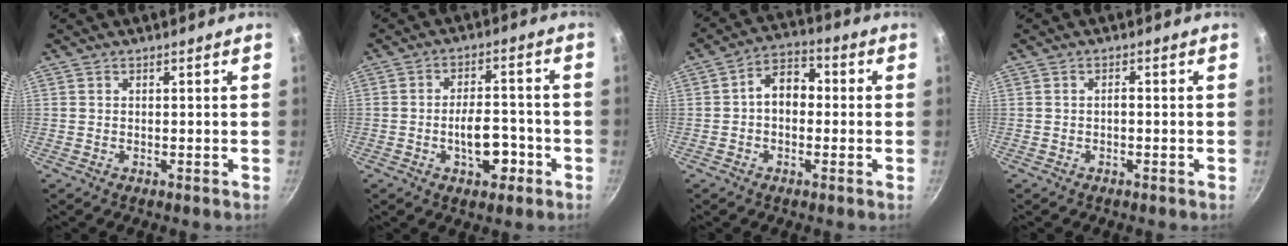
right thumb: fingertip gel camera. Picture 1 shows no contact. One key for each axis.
{"total": 8.4, "fx": -3.1, "fy": 4.4, "fz": 6.4, "tx": -0.070, "ty": 0.025, "tz": -0.049}
{"total": 7.3, "fx": -0.1, "fy": 5.3, "fz": 5.1, "tx": -0.046, "ty": 0.025, "tz": -0.018}
{"total": 1.0, "fx": -0.3, "fy": 0.4, "fz": 0.8, "tx": -0.015, "ty": 0.008, "tz": -0.005}